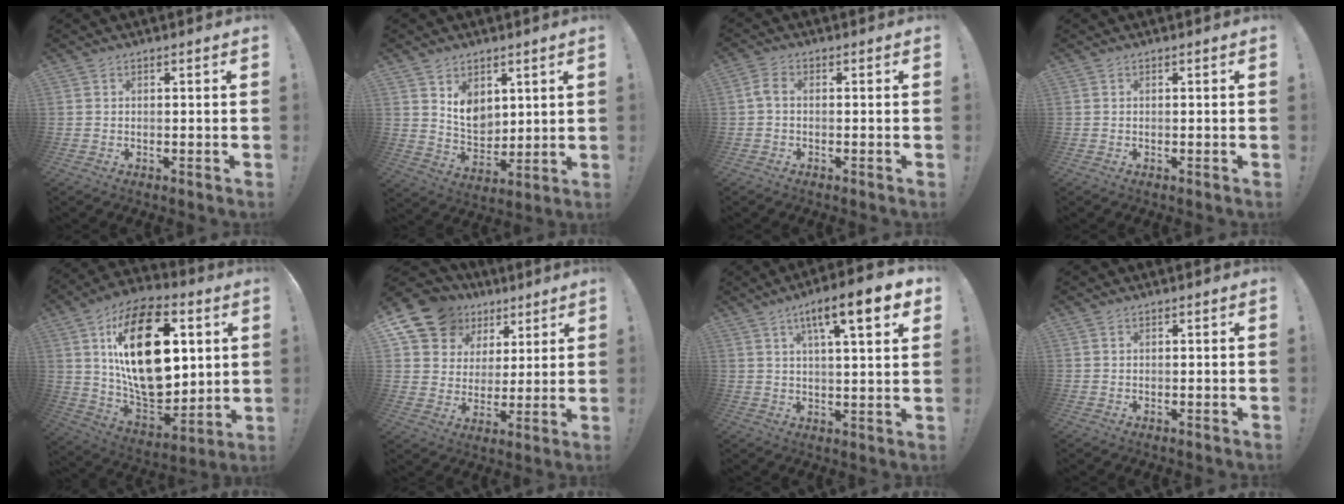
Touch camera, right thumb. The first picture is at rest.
{"total": 8.5, "force": [4.7, 6.4, 3.0], "torque": [-0.049, -0.038, 0.095]}
{"total": 3.0, "force": [-0.2, 1.7, 2.5], "torque": [-0.053, 0.006, -0.002]}
{"total": 0.0}
{"total": 30.0, "force": [6.6, 17.6, 23.4], "torque": [-0.424, -0.029, 0.121]}
{"total": 14.5, "force": [8.8, 10.5, 4.7], "torque": [-0.088, -0.053, 0.178]}
{"total": 12.4, "force": [5.8, 2.3, 10.8], "torque": [-0.163, -0.020, 0.085]}
{"total": 0.5, "force": [0.4, 0.3, 0.3], "torque": [-0.008, 0.001, 0.009]}